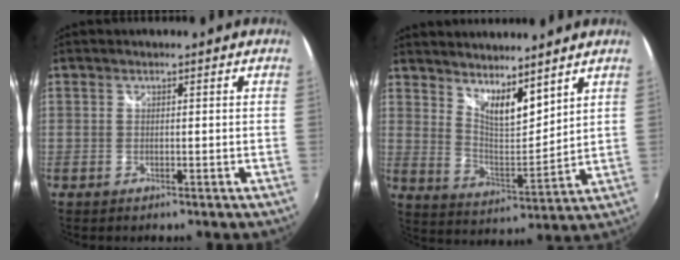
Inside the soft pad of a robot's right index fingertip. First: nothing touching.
{"total": 9.4, "force": [7.3, 2.5, 5.3], "torque": [-0.083, -0.010, 0.132]}